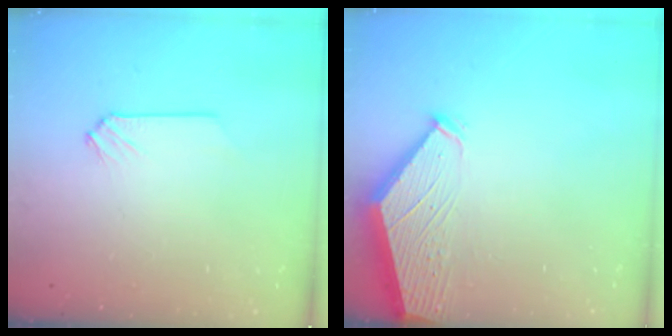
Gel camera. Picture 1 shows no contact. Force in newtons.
{"total": 3.1, "press": 3.0, "slide": 0.5}